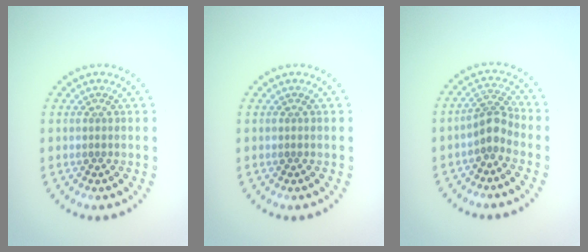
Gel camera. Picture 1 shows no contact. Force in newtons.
{"total": 0.0}
{"total": 2.4, "press": 1.8, "slide": 1.6}